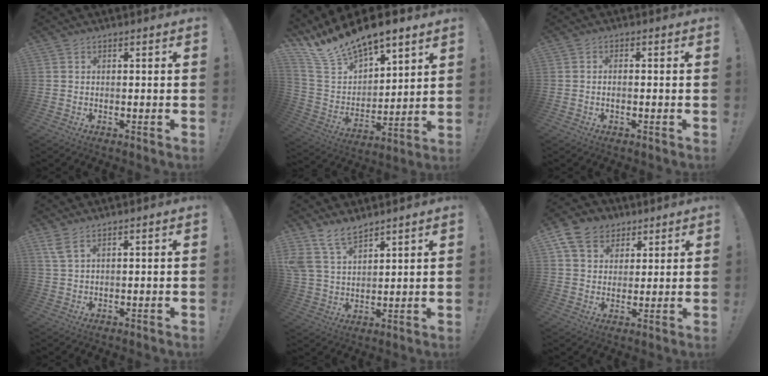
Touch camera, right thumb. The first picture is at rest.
{"total": 14.6, "force": [12.5, 5.2, 5.3], "torque": [-0.119, -0.094, 0.230]}
{"total": 1.4, "force": [-0.8, 0.3, 1.2], "torque": [-0.023, 0.005, -0.013]}
{"total": 3.7, "force": [2.2, 0.8, 2.8], "torque": [-0.063, -0.003, 0.042]}
{"total": 10.3, "force": [8.1, 4.8, 4.1], "torque": [-0.088, -0.041, 0.163]}
{"total": 11.3, "force": [5.7, 8.8, 4.4], "torque": [-0.075, -0.024, 0.116]}